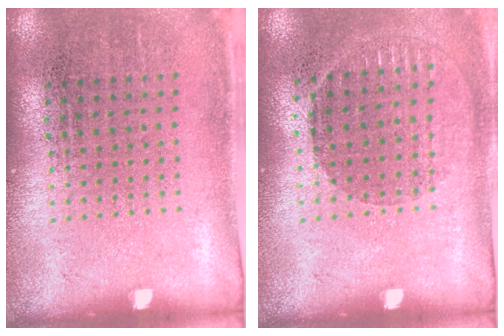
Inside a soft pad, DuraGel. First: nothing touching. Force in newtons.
{"total": 1.0, "press": 0.9, "slide": 0.4}